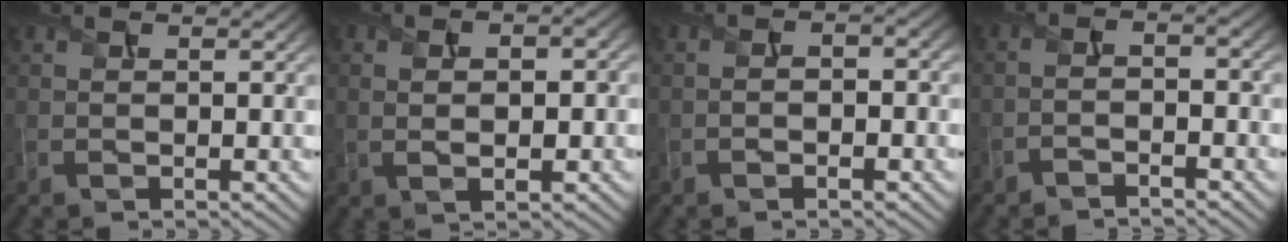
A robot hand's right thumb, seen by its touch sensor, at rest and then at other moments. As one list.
[{"total": 6.1, "force": [0.3, 3.4, 5.1], "torque": [-0.054, 0.001, -0.005]}, {"total": 2.5, "force": [-1.2, 0.9, 2.0], "torque": [-0.026, 0.002, -0.027]}, {"total": 2.9, "force": [-2.4, 0.4, 1.6], "torque": [-0.034, 0.002, -0.049]}]